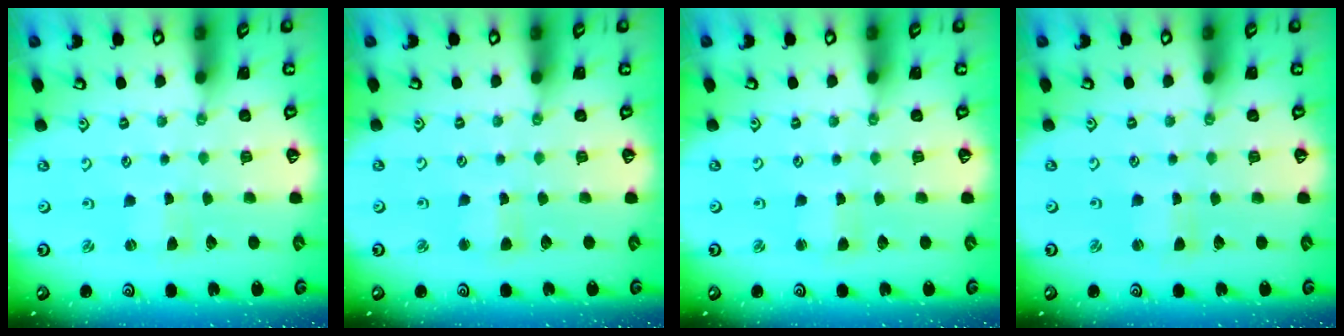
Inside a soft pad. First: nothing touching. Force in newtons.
{"total": 3.6, "press": 3.6, "slide": 0.5}
{"total": 2.3, "press": 2.3, "slide": 0.3}
{"total": 0.8, "press": 0.8, "slide": 0.2}